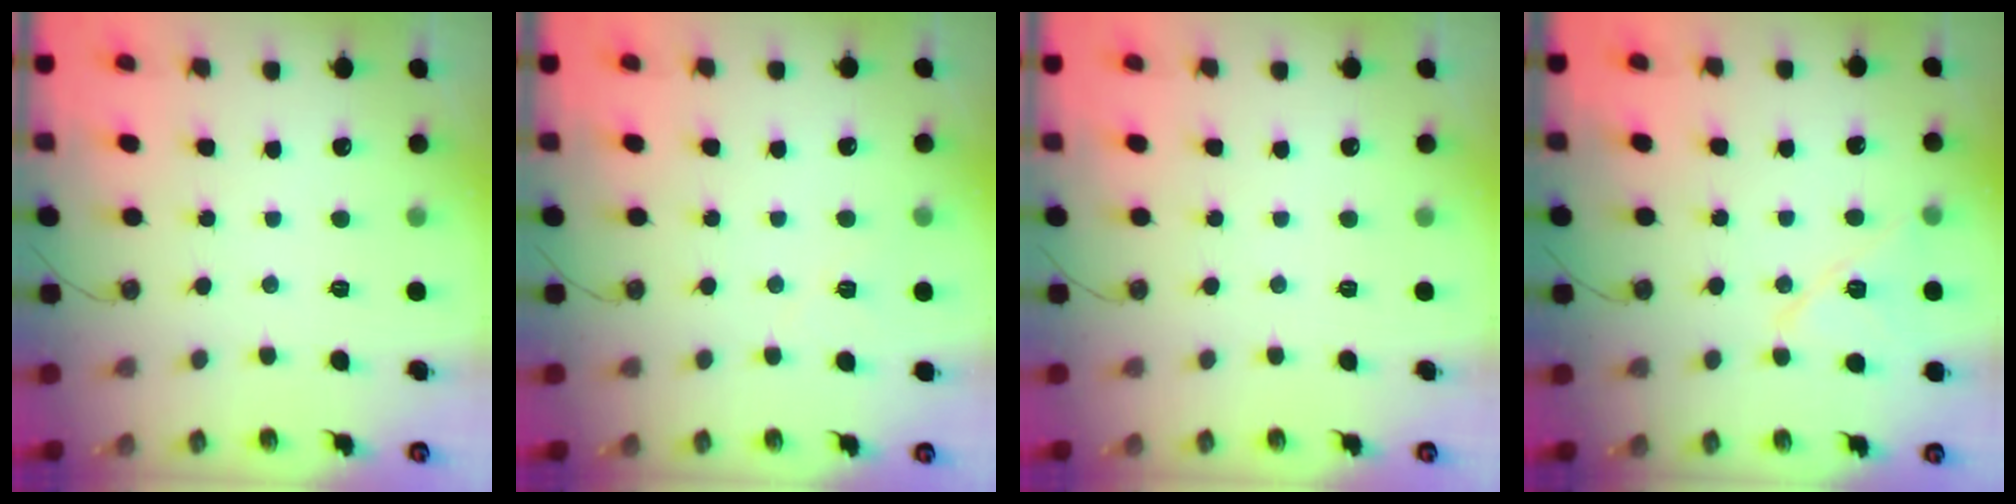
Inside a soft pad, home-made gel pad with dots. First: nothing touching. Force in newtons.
{"total": 2.6, "press": 2.3, "slide": 1.2}
{"total": 0.0}
{"total": 12.1, "press": 11.7, "slide": 3.3}